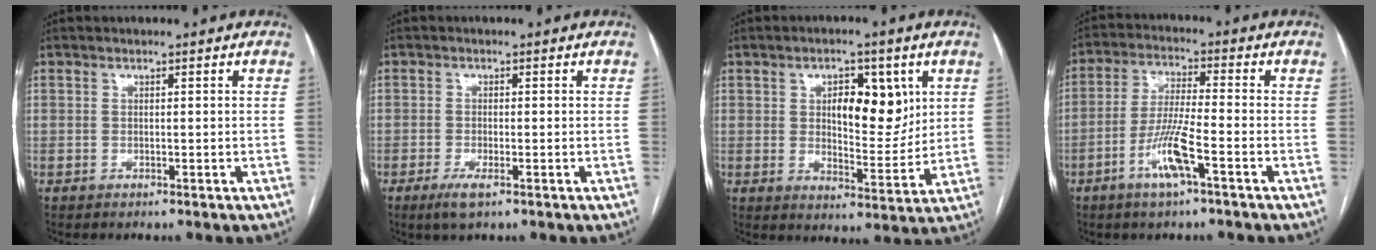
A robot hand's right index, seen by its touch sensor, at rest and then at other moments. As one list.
[{"total": 2.9, "force": [-1.6, 0.6, 2.4], "torque": [-0.047, -0.005, -0.029]}, {"total": 9.0, "force": [2.9, 4.1, 7.5], "torque": [-0.104, 0.006, 0.049]}, {"total": 8.1, "force": [-3.8, 0.3, 7.1], "torque": [-0.147, -0.005, -0.074]}]